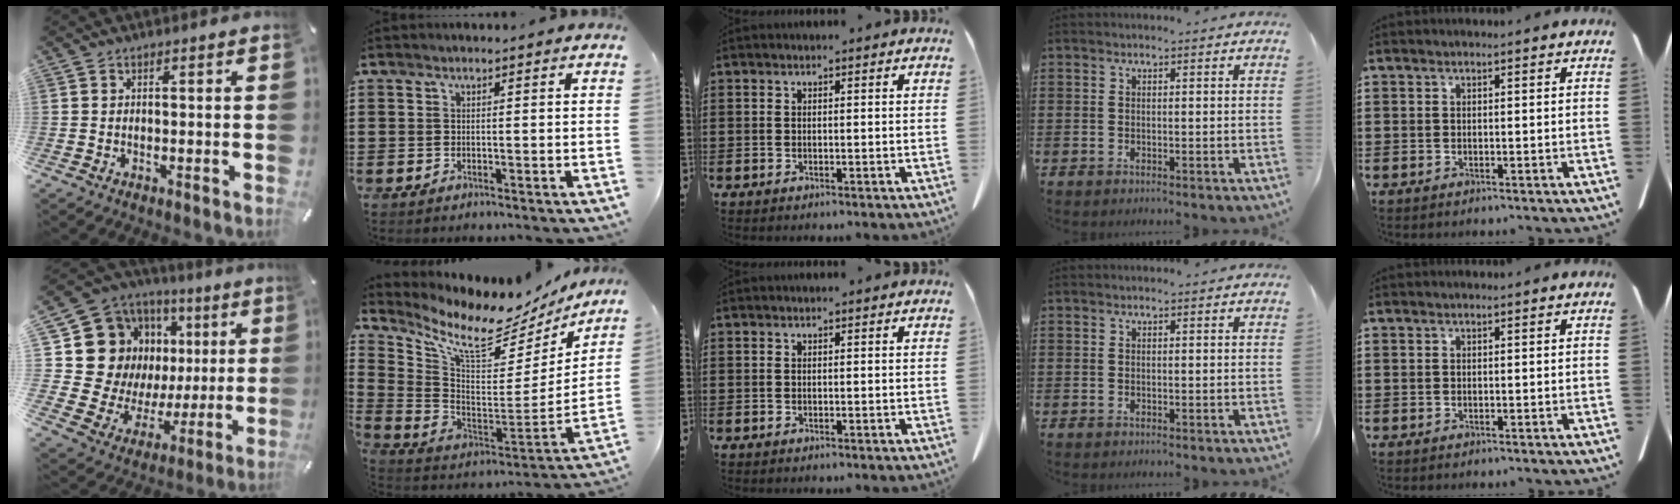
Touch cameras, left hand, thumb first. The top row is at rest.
{"thumb": {"total": 20.1, "force": [6.5, 16.9, 8.6], "torque": [-0.158, -0.058, 0.155]}, "index": {"total": 10.3, "force": [8.1, 2.7, 5.7], "torque": [-0.139, -0.061, 0.139]}}